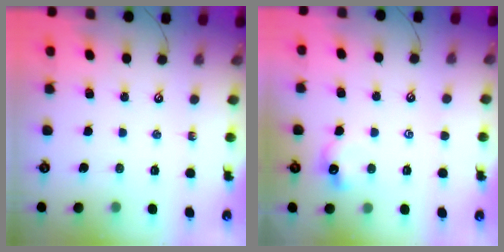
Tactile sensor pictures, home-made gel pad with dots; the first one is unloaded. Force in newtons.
{"total": 2.1, "press": 2.0, "slide": 0.7}